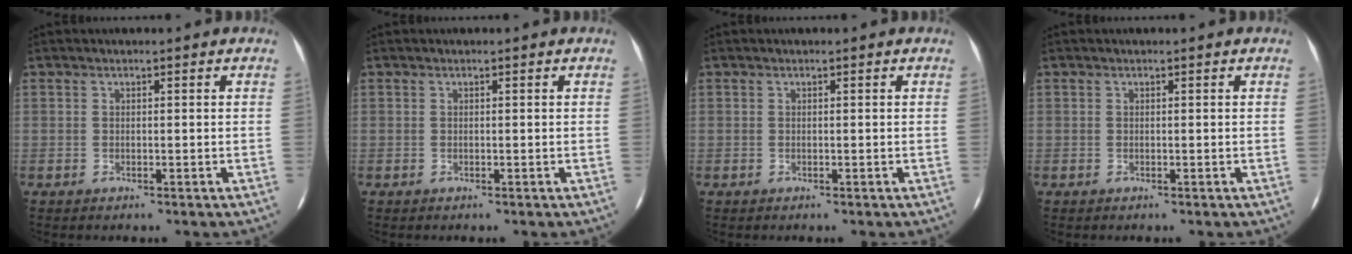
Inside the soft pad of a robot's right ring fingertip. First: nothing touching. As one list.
[{"total": 0.0}, {"total": 0.0}, {"total": 0.0}]